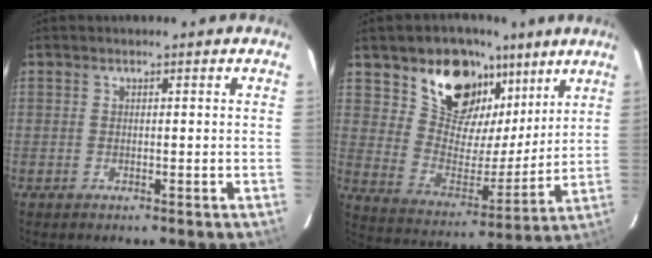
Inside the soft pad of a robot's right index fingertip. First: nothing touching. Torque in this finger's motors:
{"motor_torque": [0.81, 0.73, 0.28, 0.08]}